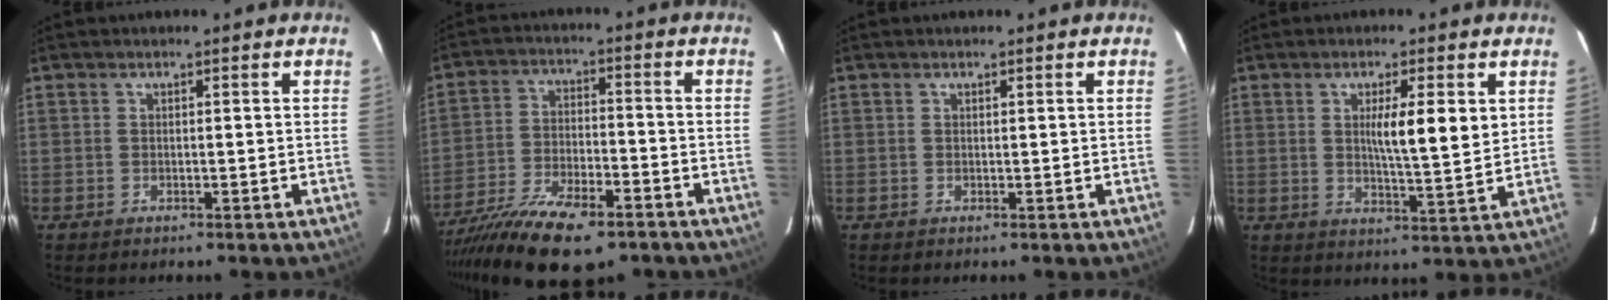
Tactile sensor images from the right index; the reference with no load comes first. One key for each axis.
{"total": 14.5, "fx": -10.9, "fy": 4.0, "fz": 8.7, "tx": -0.162, "ty": -0.018, "tz": -0.188}
{"total": 0.0}
{"total": 7.5, "fx": 2.0, "fy": 0.8, "fz": 7.2, "tx": -0.116, "ty": -0.007, "tz": 0.031}